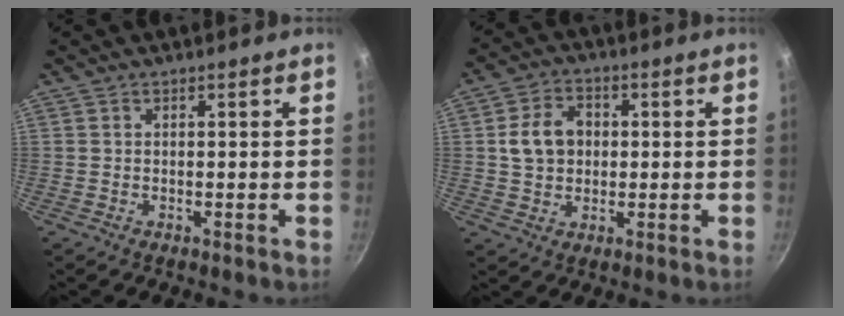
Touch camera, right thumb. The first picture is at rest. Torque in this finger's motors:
{"motor_torque": [-0.77, 0.91, 0.71, 0.05, 0.06]}